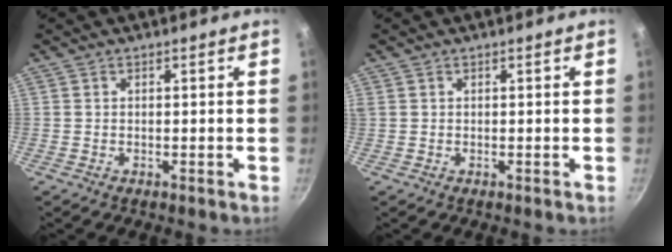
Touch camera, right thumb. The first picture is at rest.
{"total": 0.5, "force": [0.2, 0.4, 0.2], "torque": [-0.006, 0.003, 0.005]}